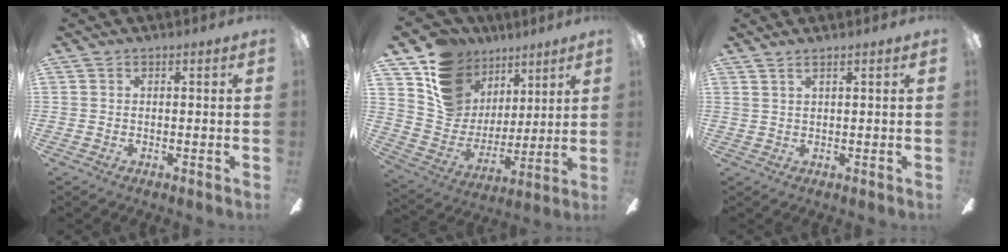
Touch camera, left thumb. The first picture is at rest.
{"total": 15.0, "force": [9.1, 11.0, 4.4], "torque": [-0.098, -0.054, 0.181]}
{"total": 1.4, "force": [1.2, -0.1, 0.7], "torque": [-0.017, -0.001, 0.022]}